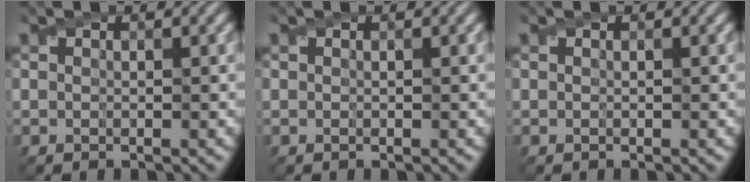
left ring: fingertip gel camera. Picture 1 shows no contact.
{"total": 0.0}
{"total": 0.0}